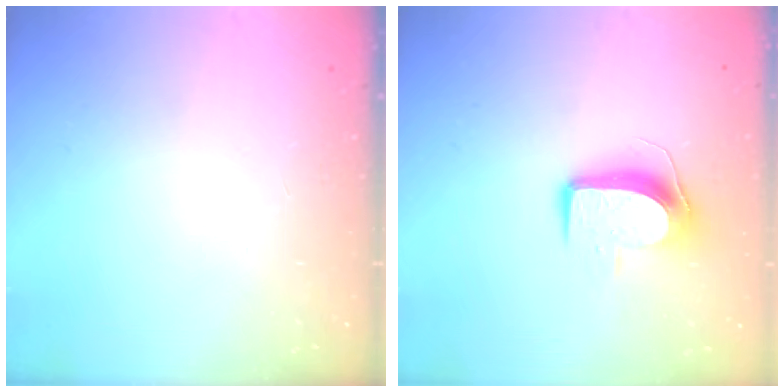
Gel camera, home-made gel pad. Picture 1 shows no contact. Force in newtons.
{"total": 9.2, "press": 9.2, "slide": 0.2}